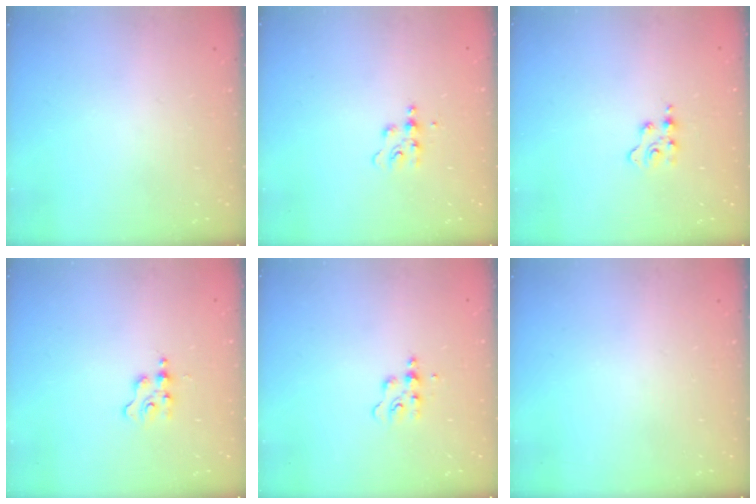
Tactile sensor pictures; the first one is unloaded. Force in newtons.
{"total": 6.1, "press": 6.1, "slide": 0.8}
{"total": 2.9, "press": 2.9, "slide": 0.4}
{"total": 1.7, "press": 1.7, "slide": 0.2}
{"total": 5.9, "press": 5.9, "slide": 0.6}
{"total": 0.0}